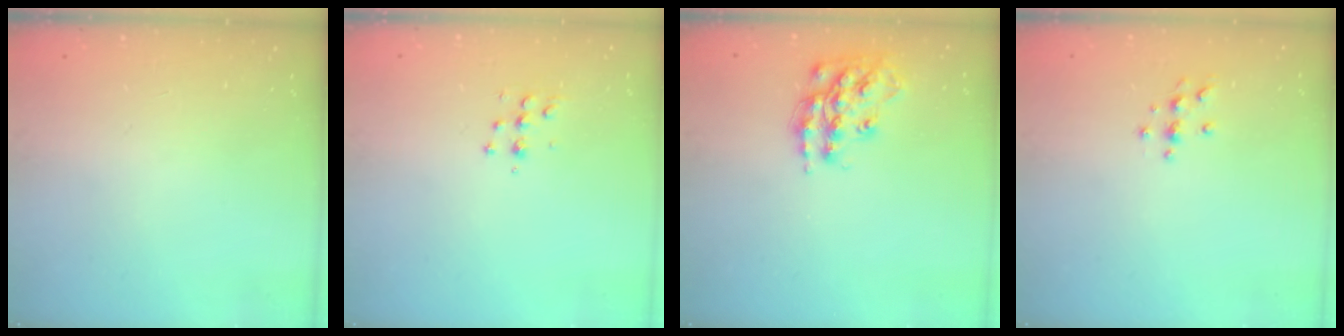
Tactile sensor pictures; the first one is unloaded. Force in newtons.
{"total": 5.4, "press": 5.3, "slide": 0.7}
{"total": 15.3, "press": 15.3, "slide": 1.0}
{"total": 3.7, "press": 3.6, "slide": 0.5}